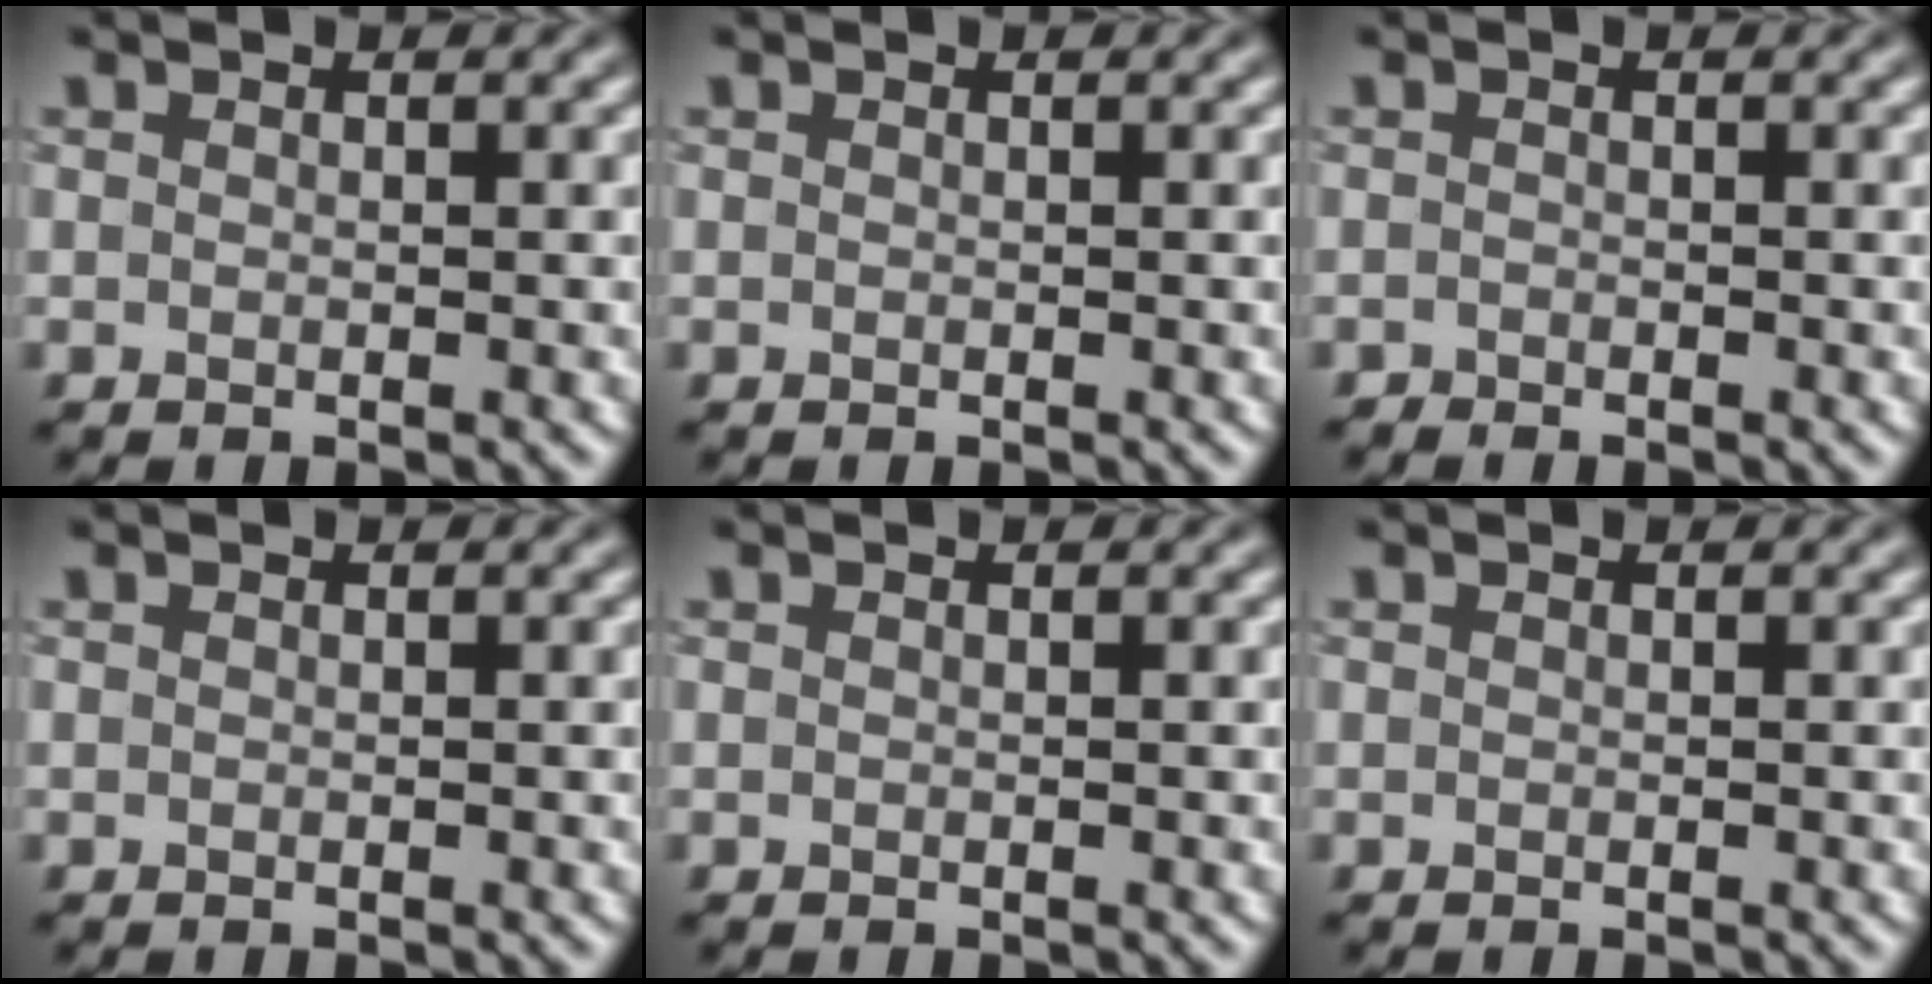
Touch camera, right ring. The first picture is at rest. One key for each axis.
{"total": 0.0}
{"total": 0.6, "fx": -0.6, "fy": 0.0, "fz": -0.2, "tx": 0.005, "ty": 0.000, "tz": -0.013}
{"total": 0.0}
{"total": 0.0}
{"total": 0.0}